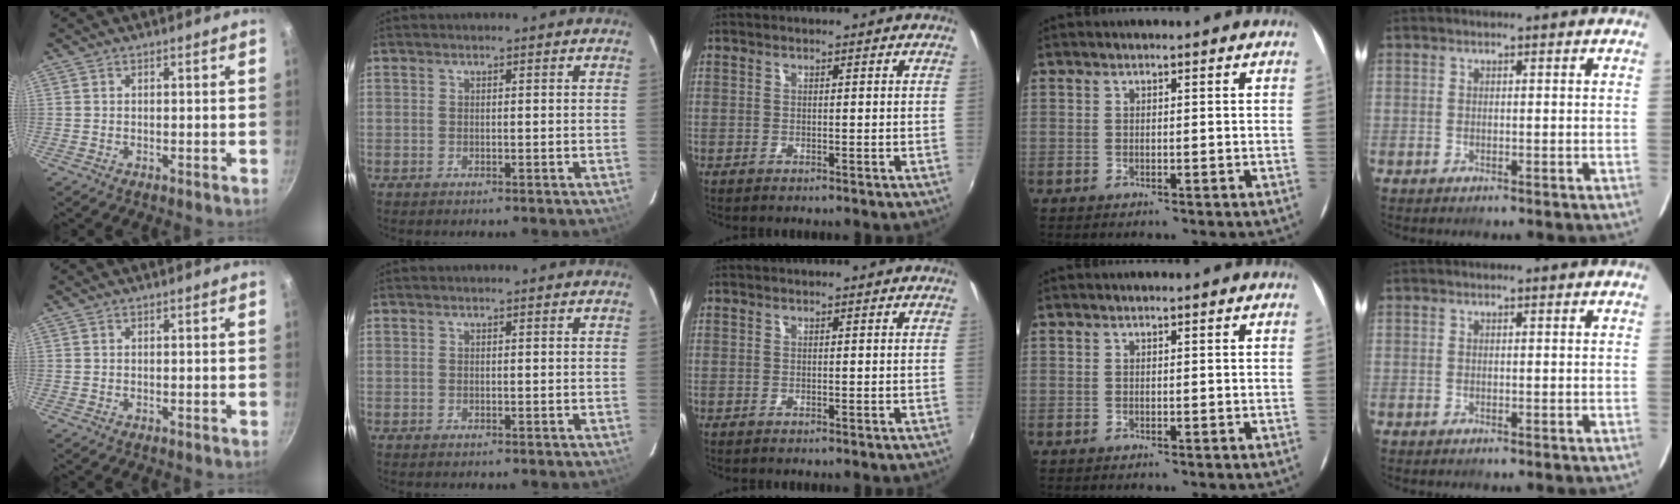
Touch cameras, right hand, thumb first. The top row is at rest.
{}